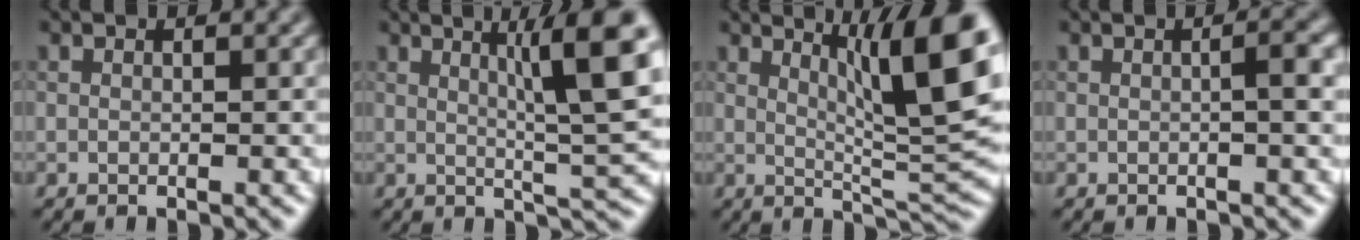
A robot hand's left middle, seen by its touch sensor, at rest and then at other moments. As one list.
[{"total": 8.1, "force": [2.6, 1.1, 7.6], "torque": [-0.099, 0.005, 0.043]}, {"total": 10.0, "force": [3.6, 2.0, 9.1], "torque": [-0.115, 0.006, 0.061]}, {"total": 2.5, "force": [0.0, 0.6, 2.4], "torque": [-0.031, 0.007, -0.002]}]